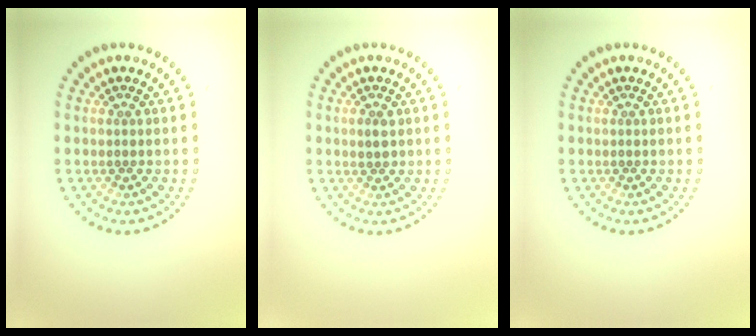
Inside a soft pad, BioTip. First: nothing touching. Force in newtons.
{"total": 1.2, "press": 1.2, "slide": 0.2}
{"total": 0.0}